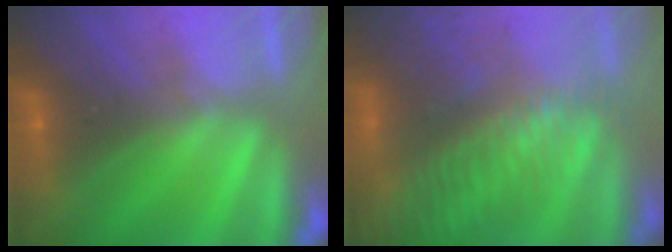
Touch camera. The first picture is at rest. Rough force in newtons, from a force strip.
{"total": 9.8}